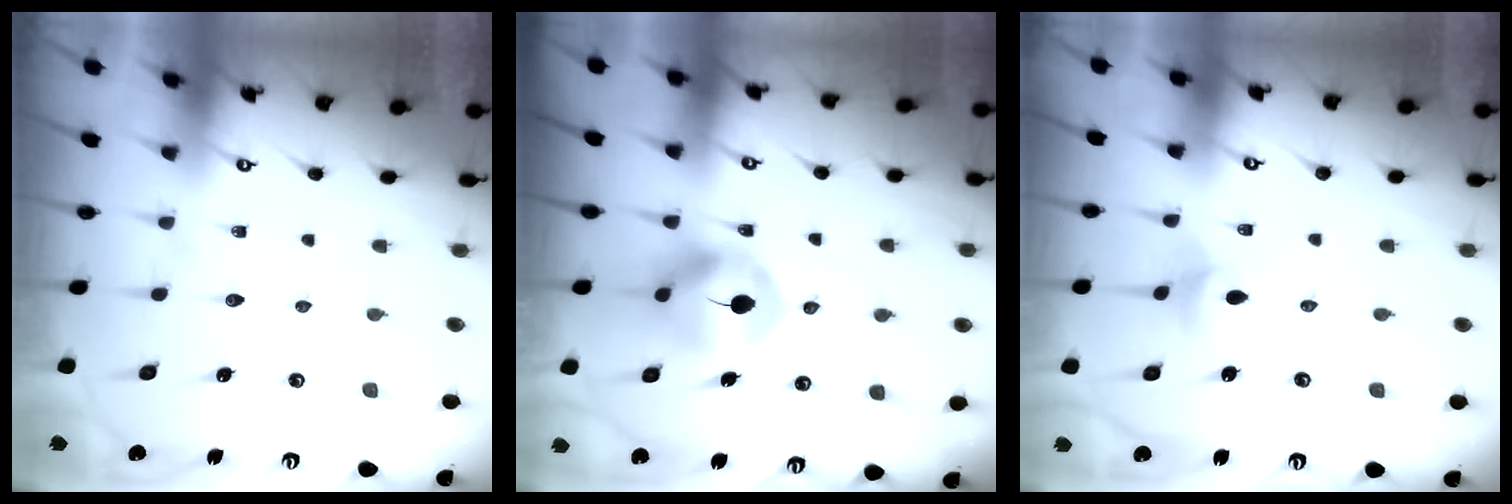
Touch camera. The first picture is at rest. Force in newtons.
{"total": 7.4, "press": 7.4, "slide": 0.3}
{"total": 4.3, "press": 4.2, "slide": 0.9}